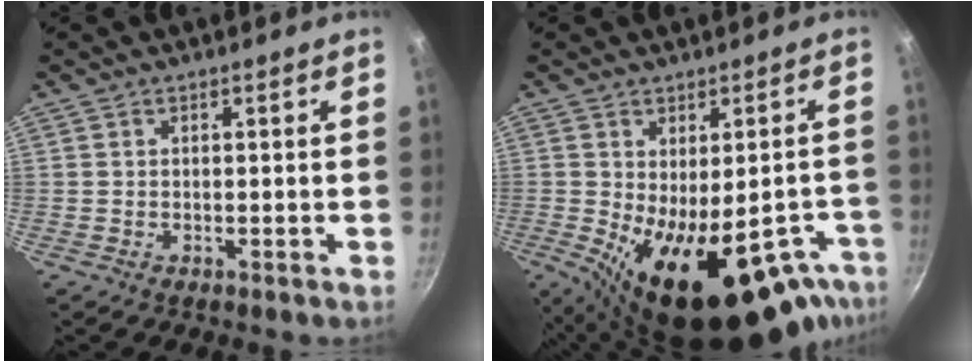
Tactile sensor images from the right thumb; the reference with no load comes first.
{"total": 20.7, "force": [-9.5, 9.8, 15.6], "torque": [-0.160, -0.012, -0.113]}